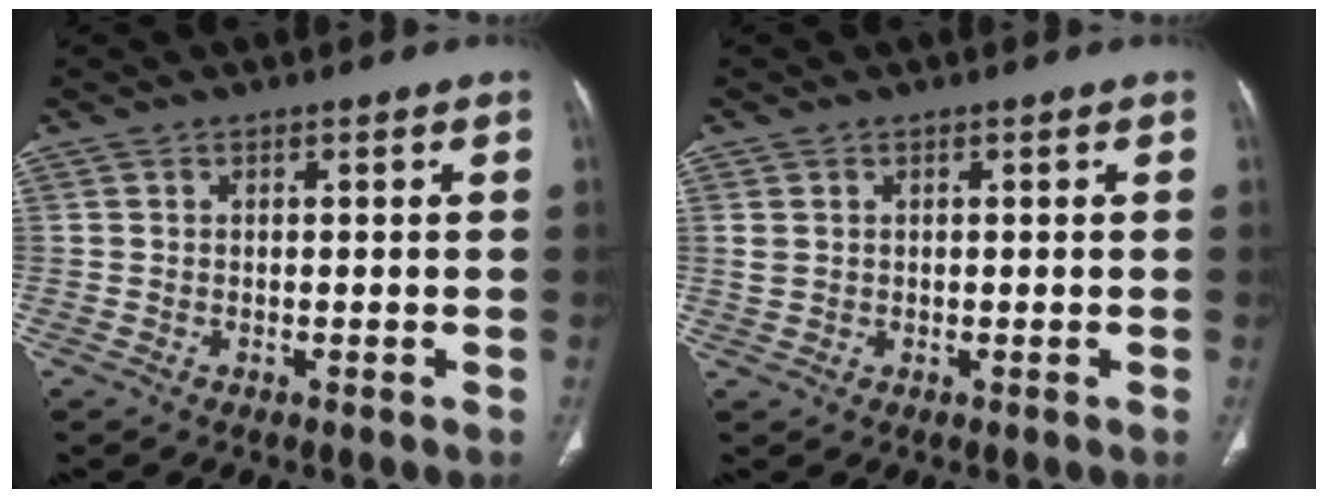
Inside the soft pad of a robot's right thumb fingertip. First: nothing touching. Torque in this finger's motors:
{"motor_torque": [-0.77, -0.09, -0.22, 0.25, -0.04]}